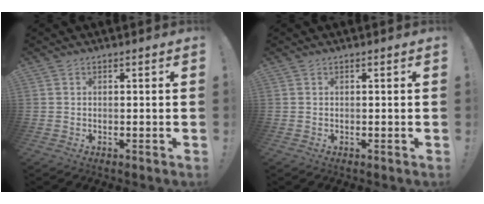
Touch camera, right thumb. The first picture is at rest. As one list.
[{"total": 0.0}]